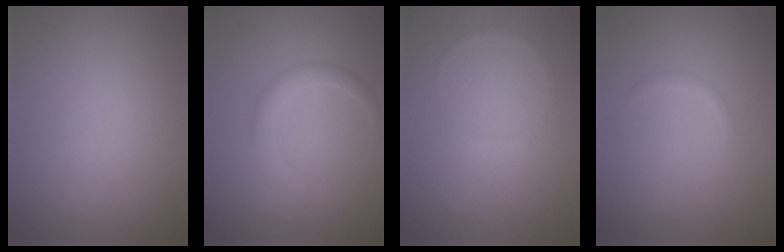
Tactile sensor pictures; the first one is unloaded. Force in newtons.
{"total": 1.8, "press": 1.8, "slide": 0.2}
{"total": 0.5, "press": 0.5, "slide": 0.1}
{"total": 0.5, "press": 0.5, "slide": 0.0}